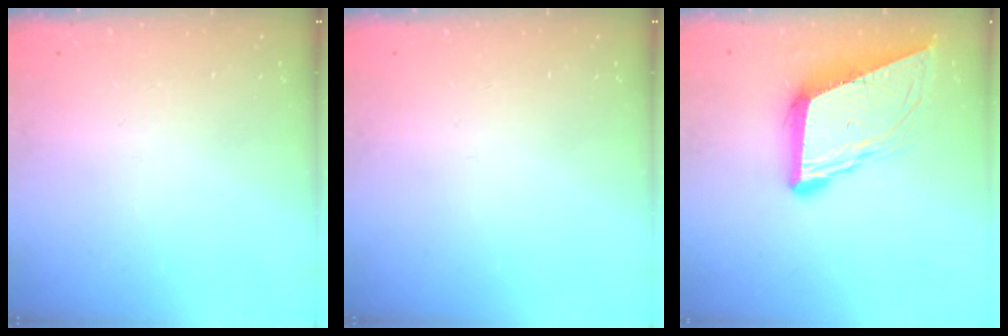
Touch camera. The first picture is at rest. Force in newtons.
{"total": 0.0}
{"total": 11.6, "press": 11.0, "slide": 3.8}